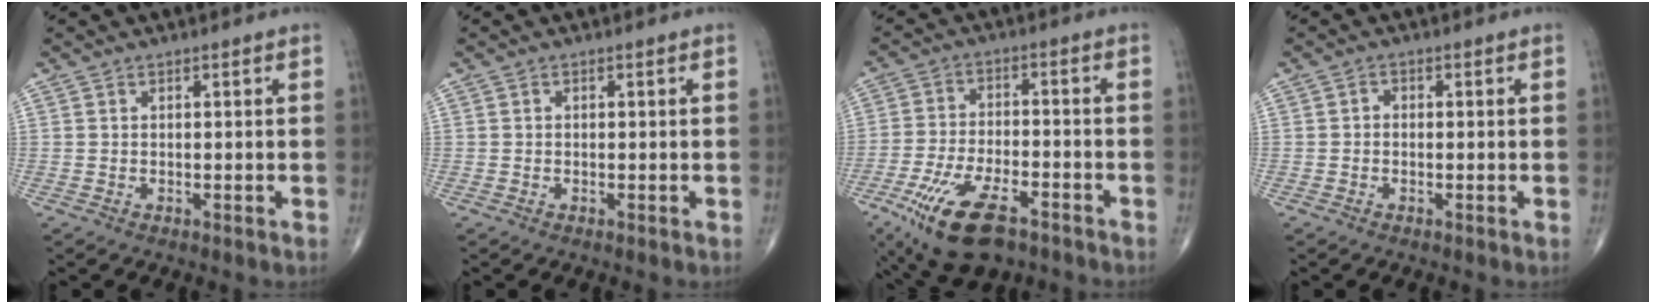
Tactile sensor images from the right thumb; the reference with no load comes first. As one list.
[{"total": 0.0}, {"total": 15.3, "force": [-8.7, 6.5, 10.7], "torque": [-0.204, 0.019, -0.147]}, {"total": 1.1, "force": [-0.2, 0.9, 0.5], "torque": [0.005, 0.003, -0.010]}]